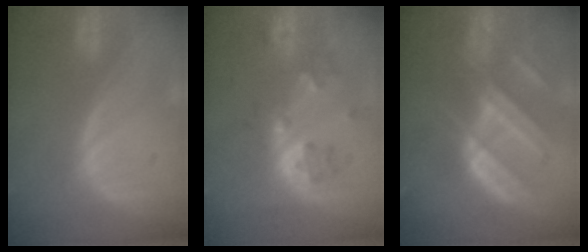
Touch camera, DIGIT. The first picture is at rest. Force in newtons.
{"total": 6.4, "press": 5.6, "slide": 3.1}
{"total": 9.1, "press": 8.3, "slide": 3.8}